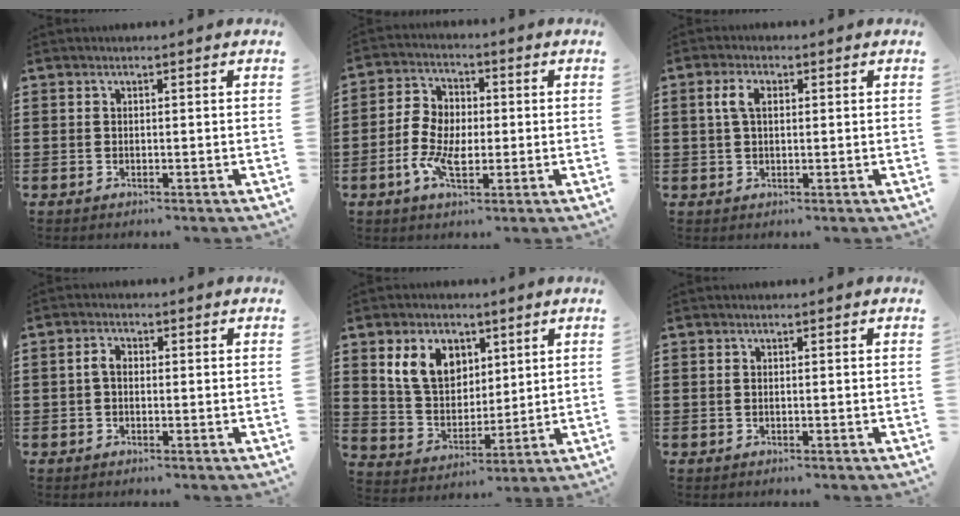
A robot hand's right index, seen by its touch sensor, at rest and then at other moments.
{"total": 6.6, "force": [-1.8, 4.3, 4.6], "torque": [-0.106, 0.011, -0.038]}
{"total": 3.1, "force": [0.6, 1.7, 2.6], "torque": [-0.062, 0.009, 0.005]}
{"total": 2.2, "force": [-0.2, 1.3, 1.7], "torque": [-0.041, 0.001, -0.008]}
{"total": 8.5, "force": [3.9, 5.9, 4.6], "torque": [-0.109, 0.017, 0.072]}
{"total": 0.0}